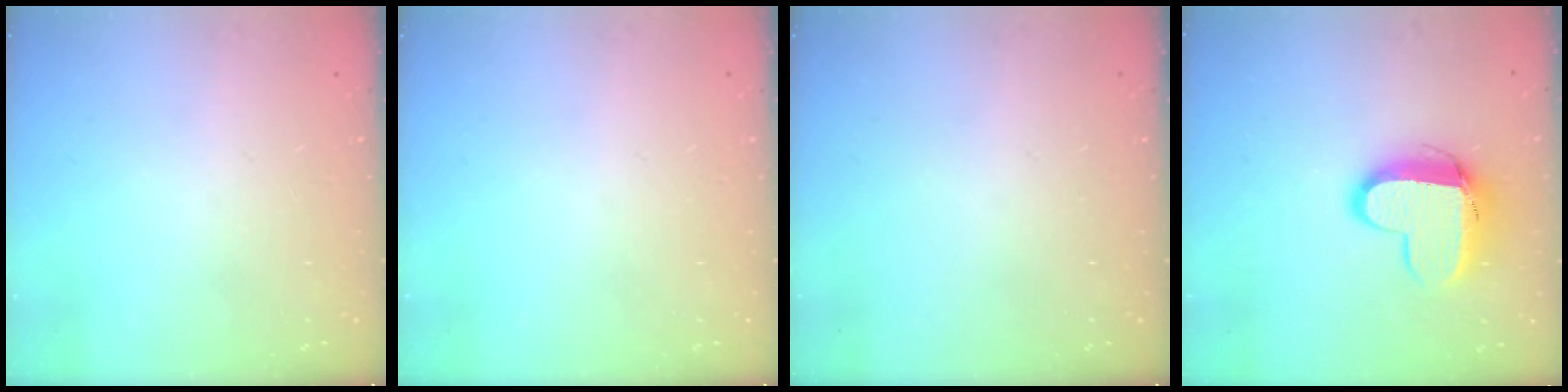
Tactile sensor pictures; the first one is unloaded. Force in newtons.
{"total": 0.0}
{"total": 0.0}
{"total": 11.4, "press": 11.4, "slide": 1.1}